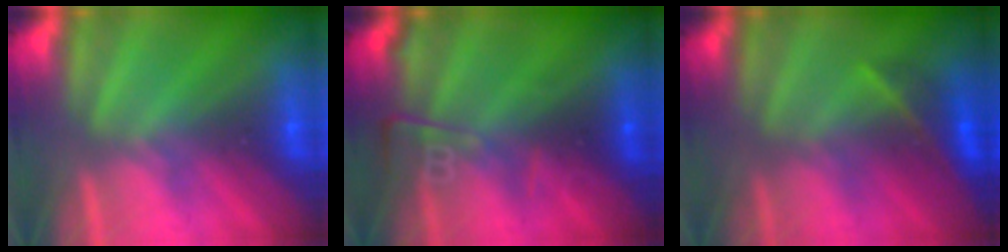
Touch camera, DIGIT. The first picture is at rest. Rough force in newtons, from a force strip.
{"total": 2.7}
{"total": 2.4}